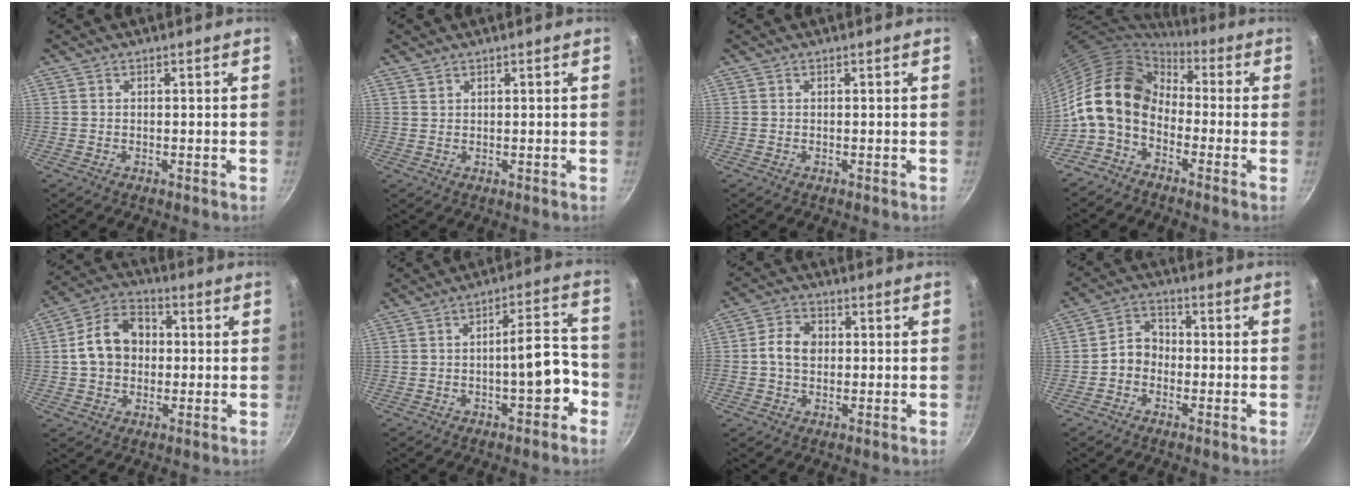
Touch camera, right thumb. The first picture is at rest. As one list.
[{"total": 0.8, "force": [0.6, 0.4, 0.2], "torque": [-0.002, -0.004, 0.012]}, {"total": 0.0}, {"total": 13.7, "force": [-1.4, 9.9, 9.3], "torque": [-0.152, 0.039, -0.049]}, {"total": 11.5, "force": [0.6, 8.9, 7.3], "torque": [-0.101, 0.026, -0.003]}, {"total": 8.5, "force": [-3.3, 2.9, 7.2], "torque": [-0.075, 0.051, -0.041]}, {"total": 6.2, "force": [0.2, 4.8, 3.9], "torque": [-0.057, 0.012, -0.010]}, {"total": 5.1, "force": [-1.4, 4.1, 2.6], "torque": [-0.021, 0.024, -0.037]}]